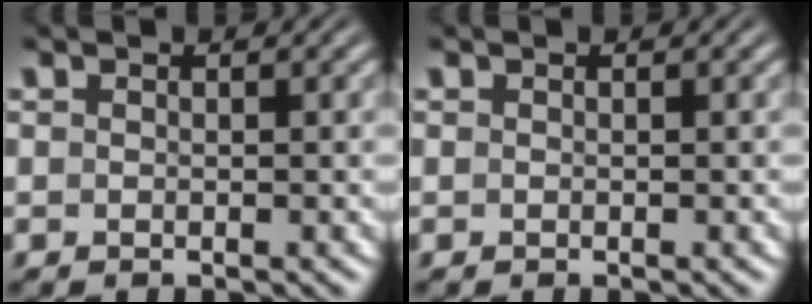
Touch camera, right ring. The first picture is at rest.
{"total": 0.0}